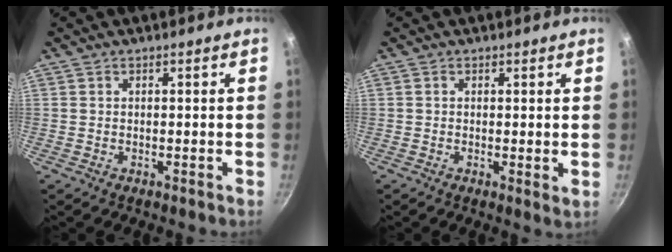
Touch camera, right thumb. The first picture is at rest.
{"total": 1.5, "force": [0.4, 0.5, 1.4], "torque": [-0.019, -0.007, 0.002]}